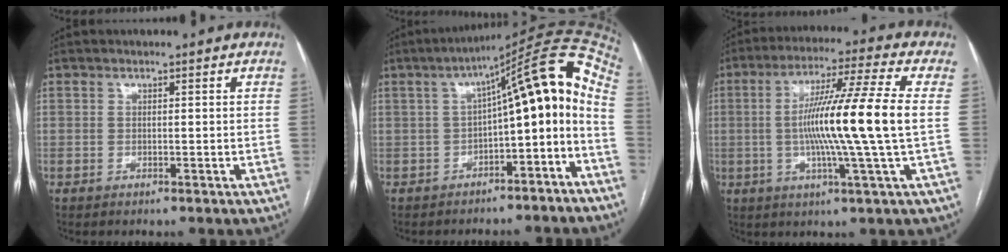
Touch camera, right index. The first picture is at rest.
{"total": 15.1, "force": [-2.9, 3.4, 14.5], "torque": [-0.188, 0.056, -0.040]}
{"total": 14.7, "force": [-0.4, -2.1, 14.5], "torque": [-0.259, -0.003, -0.012]}